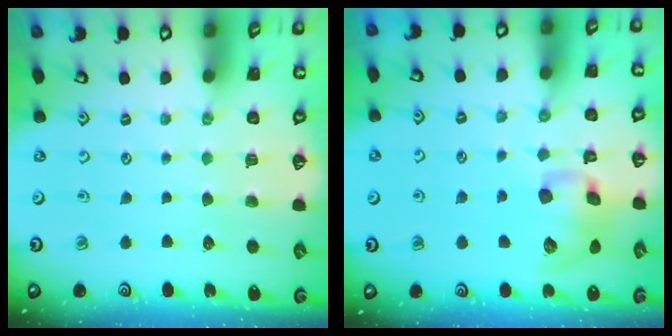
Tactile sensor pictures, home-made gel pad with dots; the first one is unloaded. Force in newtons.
{"total": 12.7, "press": 12.6, "slide": 1.8}